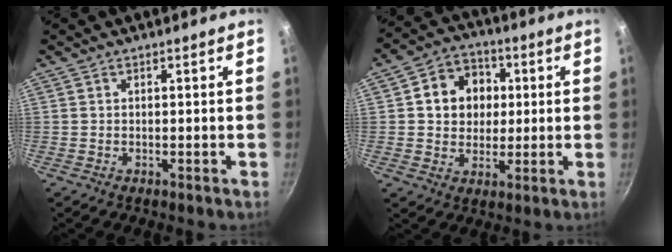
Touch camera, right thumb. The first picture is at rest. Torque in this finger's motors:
{"motor_torque": [-0.56, 0.88, 0.27, 0.08, 0.04]}